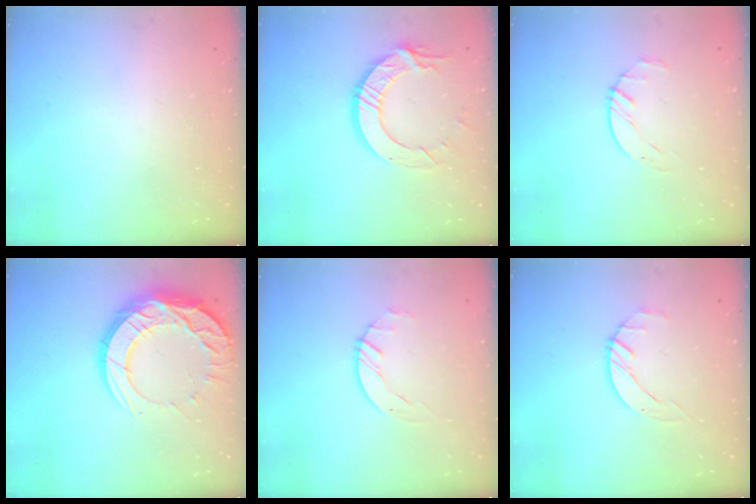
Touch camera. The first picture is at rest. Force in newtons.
{"total": 12.7, "press": 12.6, "slide": 1.2}
{"total": 1.6, "press": 1.6, "slide": 0.3}
{"total": 18.6, "press": 18.6, "slide": 1.4}
{"total": 1.4, "press": 1.4, "slide": 0.2}
{"total": 2.0, "press": 2.0, "slide": 0.3}